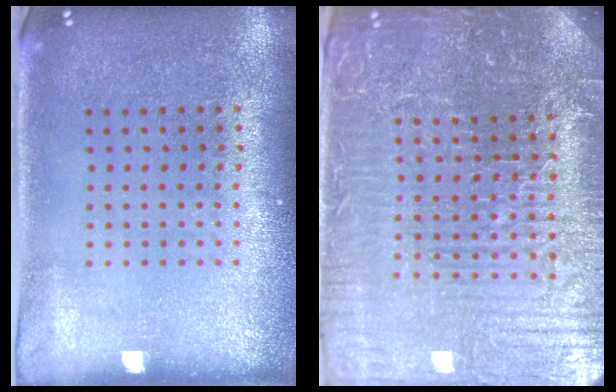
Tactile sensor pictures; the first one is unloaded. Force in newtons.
{"total": 5.8, "press": 5.3, "slide": 2.3}